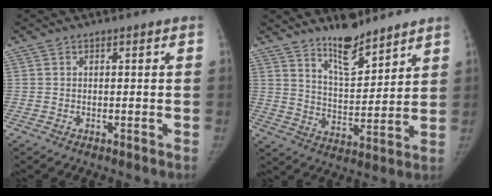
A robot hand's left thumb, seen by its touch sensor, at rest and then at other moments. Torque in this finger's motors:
{"motor_torque": [0.56, -0.20, 0.89, -1.07, 0.11]}